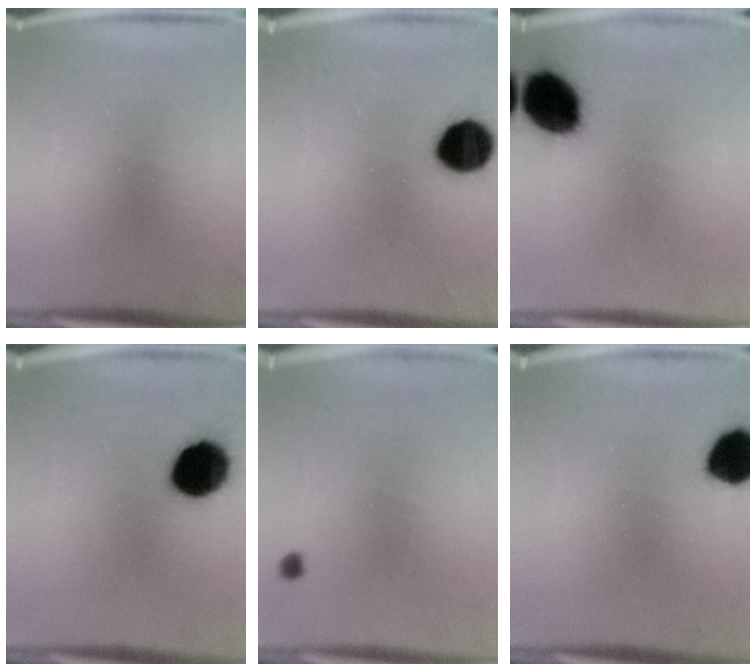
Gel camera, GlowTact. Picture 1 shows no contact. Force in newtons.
{"total": 11.5}
{"total": 13.6}
{"total": 14.1}
{"total": 1.0}
{"total": 9.5}